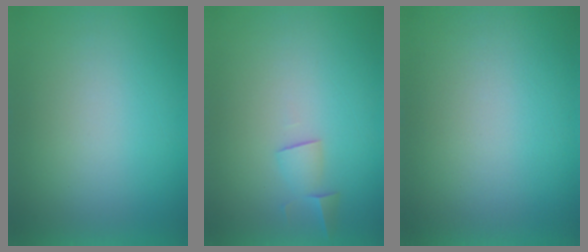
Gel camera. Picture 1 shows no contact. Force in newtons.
{"total": 2.2}
{"total": 1.1}